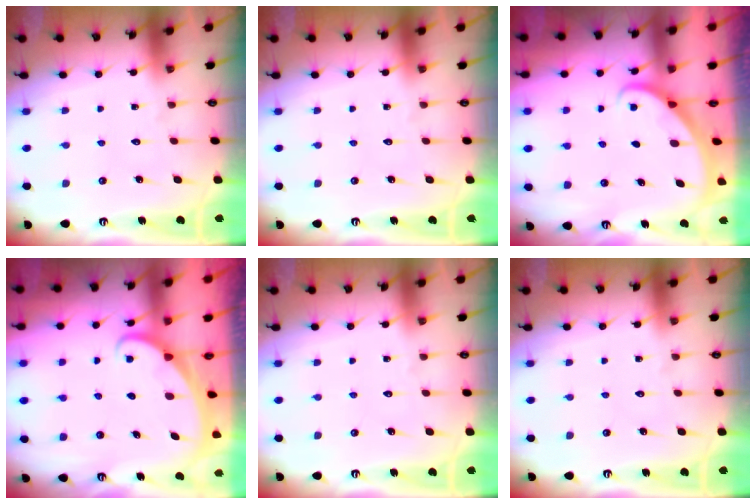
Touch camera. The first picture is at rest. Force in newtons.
{"total": 0.0}
{"total": 2.0, "press": 2.0, "slide": 0.1}
{"total": 1.7, "press": 1.7, "slide": 0.1}
{"total": 0.0}
{"total": 0.0}